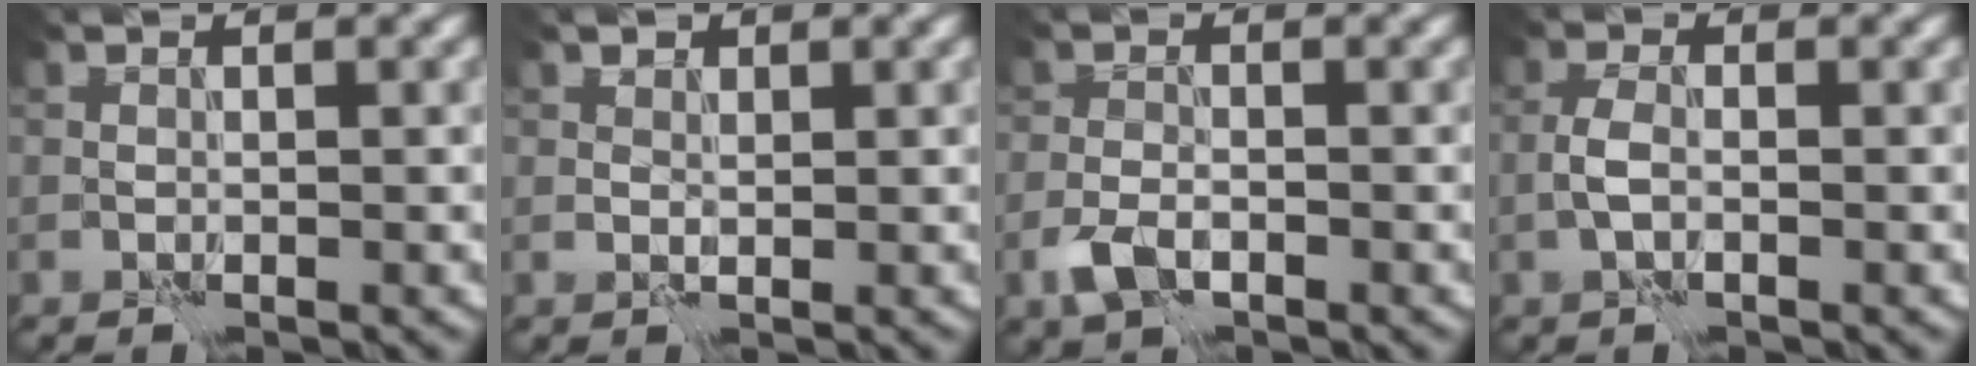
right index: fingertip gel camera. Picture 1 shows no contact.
{"total": 1.0, "force": [0.8, 0.6, 0.2], "torque": [-0.002, 0.000, 0.014]}
{"total": 2.2, "force": [-1.3, 1.1, 1.4], "torque": [-0.031, -0.003, -0.028]}
{"total": 1.6, "force": [-0.5, 0.7, 1.3], "torque": [-0.026, 0.003, -0.015]}